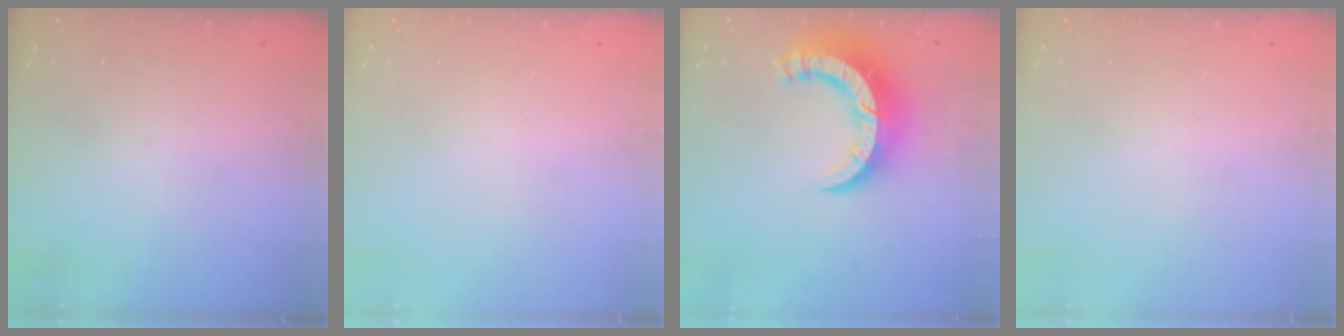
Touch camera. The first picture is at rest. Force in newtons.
{"total": 0.0}
{"total": 14.4, "press": 14.3, "slide": 1.5}
{"total": 0.0}